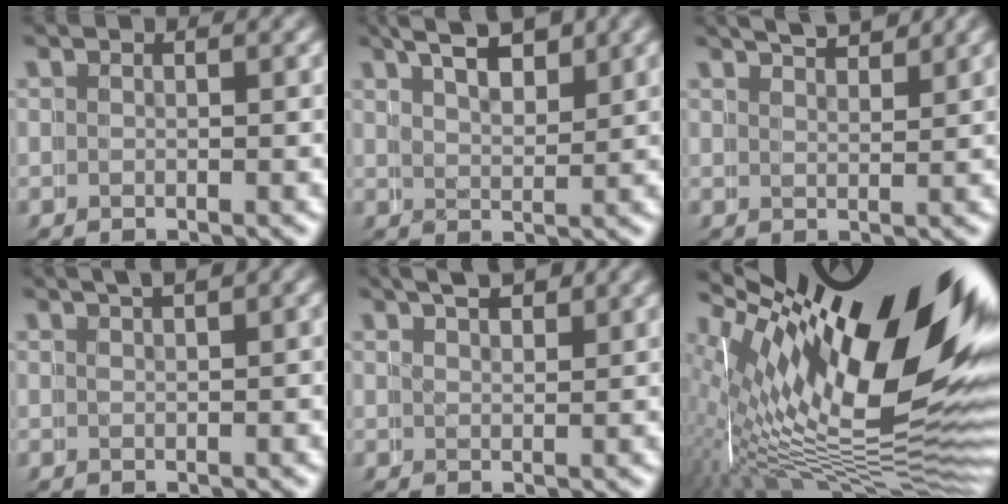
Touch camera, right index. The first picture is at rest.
{"total": 6.5, "force": [4.3, 3.4, 3.6], "torque": [-0.059, 0.008, 0.056]}
{"total": 4.1, "force": [3.8, 0.6, 1.4], "torque": [-0.018, 0.000, 0.060]}
{"total": 2.8, "force": [2.1, 0.7, 1.7], "torque": [-0.013, 0.014, 0.028]}
{"total": 3.5, "force": [3.0, 1.1, 1.4], "torque": [-0.016, -0.001, 0.044]}
{"total": 19.5, "force": [2.0, 10.1, 16.5], "torque": [-0.233, -0.028, 0.043]}